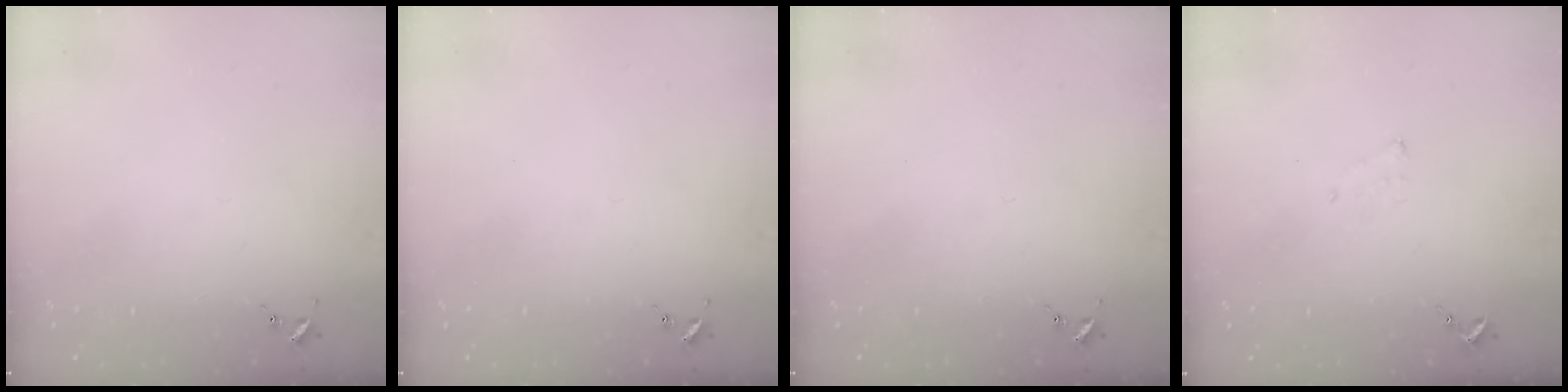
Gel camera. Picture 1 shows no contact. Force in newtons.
{"total": 0.0}
{"total": 0.0}
{"total": 3.8, "press": 3.8, "slide": 0.5}